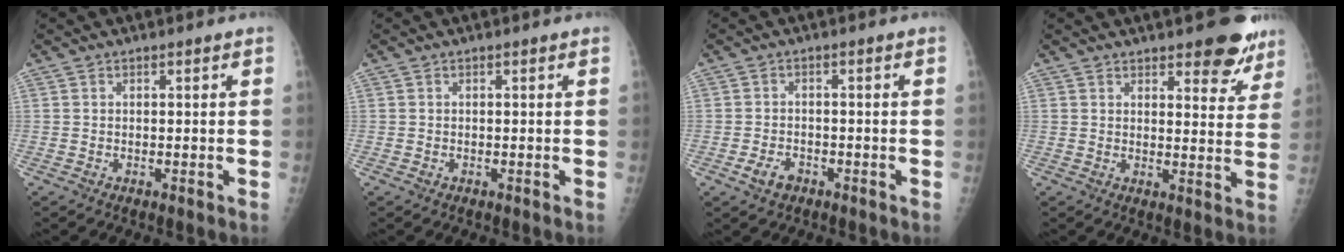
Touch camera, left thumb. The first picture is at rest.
{"total": 0.0}
{"total": 3.3, "force": [-1.8, 2.1, 1.7], "torque": [-0.029, 0.013, -0.029]}
{"total": 9.2, "force": [6.5, 3.4, 5.6], "torque": [-0.032, -0.037, 0.078]}